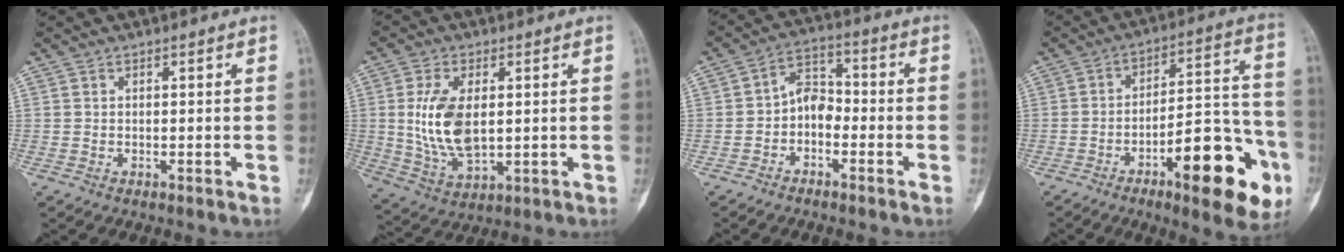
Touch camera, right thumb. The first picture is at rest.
{"total": 11.7, "force": [1.1, 6.4, 9.7], "torque": [-0.187, -0.012, 0.033]}
{"total": 6.0, "force": [-2.1, 4.1, 3.8], "torque": [-0.046, 0.035, -0.053]}
{"total": 20.4, "force": [-9.1, 6.8, 17.0], "torque": [-0.206, 0.059, -0.128]}